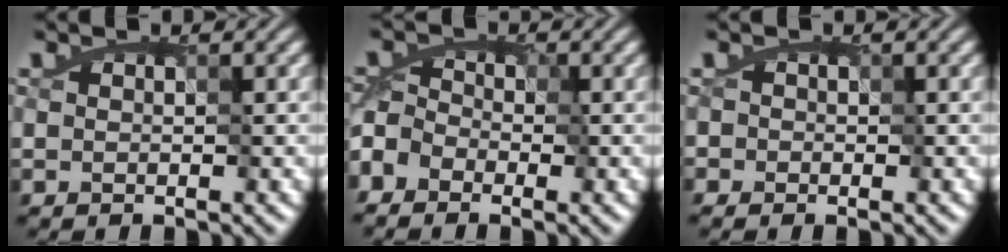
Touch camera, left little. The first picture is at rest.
{"total": 6.4, "force": [-4.4, 4.2, 2.1], "torque": [-0.030, 0.012, -0.100]}
{"total": 1.2, "force": [-0.1, 1.1, 0.4], "torque": [-0.009, 0.004, -0.001]}